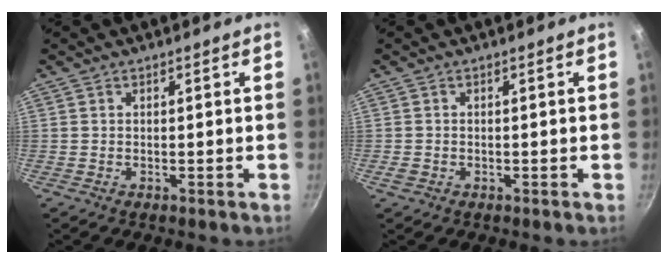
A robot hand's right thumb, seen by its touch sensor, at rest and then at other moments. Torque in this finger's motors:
{"motor_torque": [0.45, 0.29, -0.30, 0.01, -0.02]}